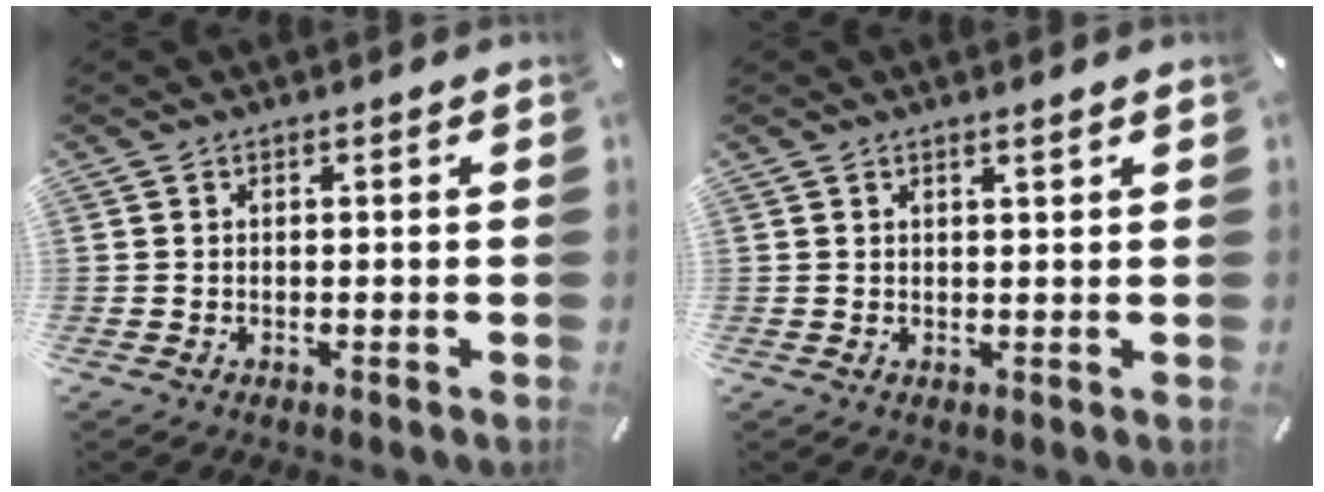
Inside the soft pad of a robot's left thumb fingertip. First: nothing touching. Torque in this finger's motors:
{"motor_torque": [-0.20, -0.53, -0.11, 0.14, -0.01]}